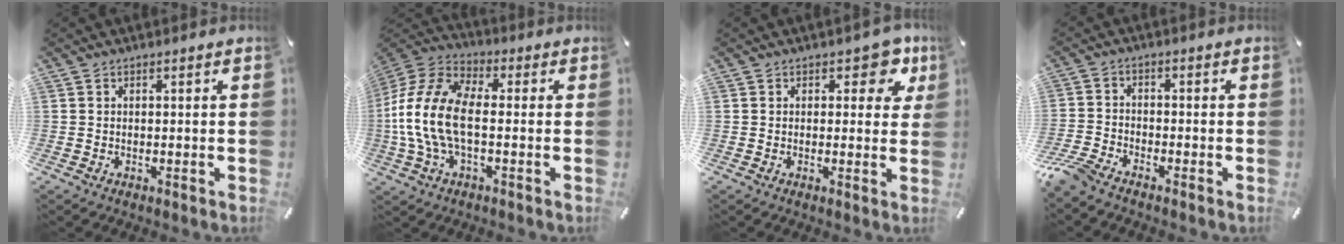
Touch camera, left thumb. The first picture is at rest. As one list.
[{"total": 14.6, "force": [-2.1, 7.9, 12.0], "torque": [-0.265, 0.002, -0.041]}, {"total": 6.6, "force": [3.4, 3.9, 4.2], "torque": [-0.036, -0.009, 0.051]}, {"total": 5.0, "force": [-4.4, 1.4, 1.9], "torque": [-0.061, 0.005, -0.092]}]